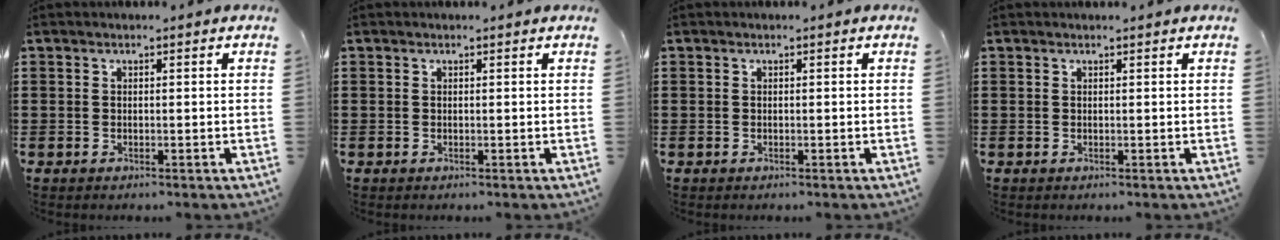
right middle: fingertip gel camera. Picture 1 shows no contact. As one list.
[{"total": 0.0}, {"total": 0.0}, {"total": 0.0}]